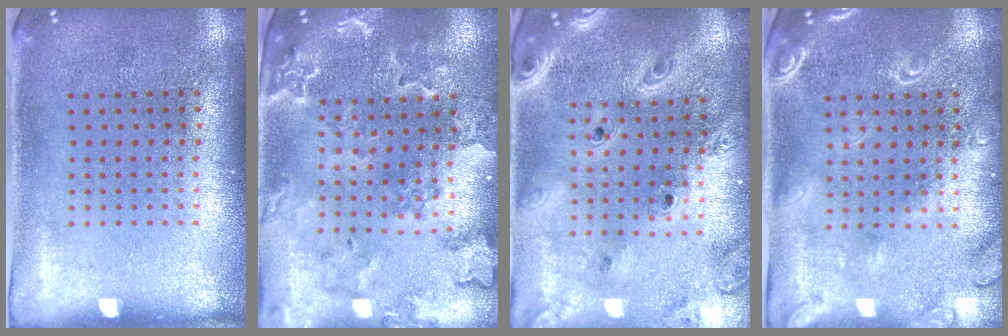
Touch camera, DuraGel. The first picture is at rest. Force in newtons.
{"total": 1.8, "press": 1.8, "slide": 0.3}
{"total": 3.1, "press": 2.6, "slide": 1.7}
{"total": 2.1, "press": 1.9, "slide": 0.7}